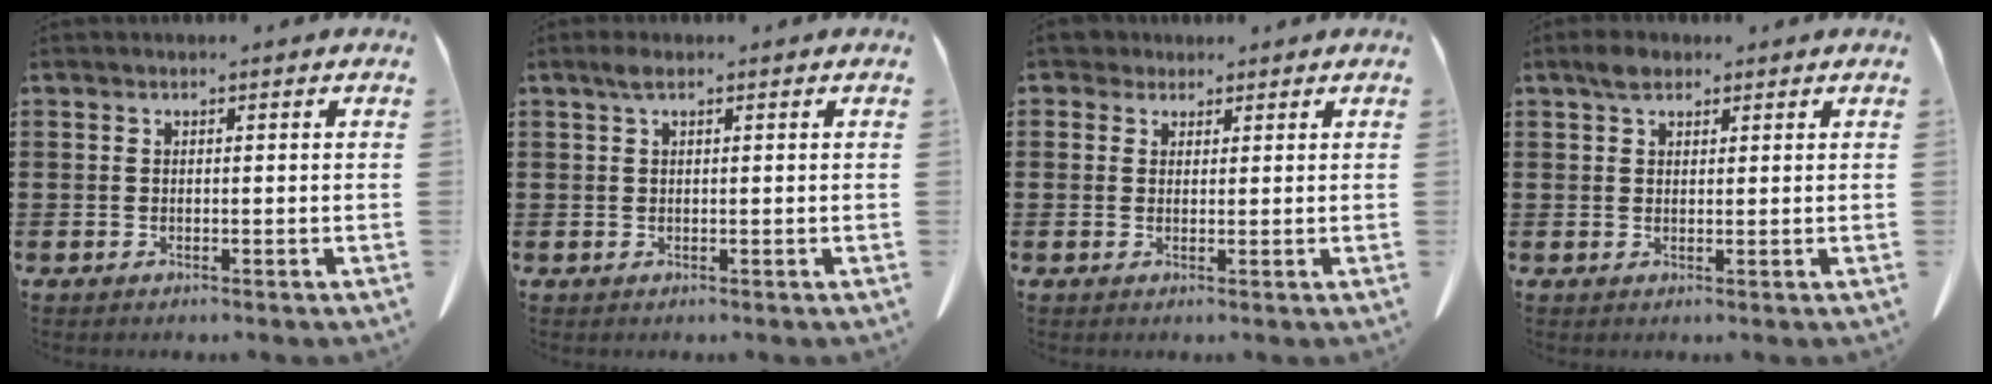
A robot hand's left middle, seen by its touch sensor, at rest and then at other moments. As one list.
[{"total": 1.4, "force": [0.6, 0.4, 1.2], "torque": [-0.025, 0.004, 0.010]}, {"total": 2.3, "force": [1.8, 1.4, 0.4], "torque": [-0.017, 0.011, 0.035]}, {"total": 2.6, "force": [1.8, 1.4, 1.3], "torque": [-0.023, 0.004, 0.030]}]